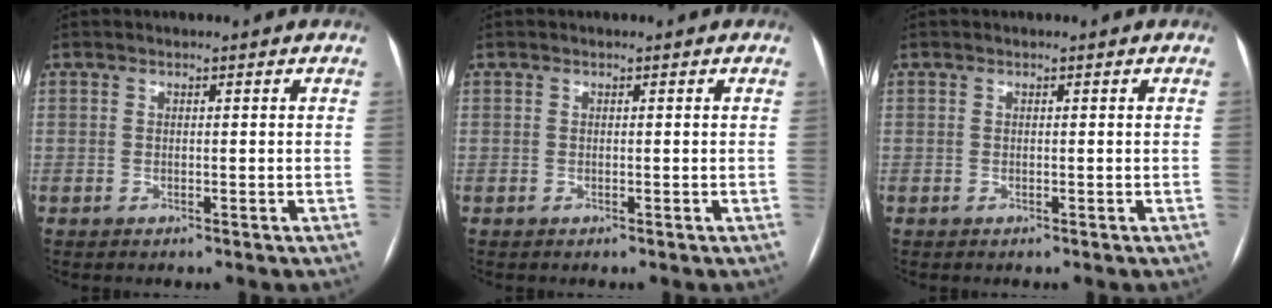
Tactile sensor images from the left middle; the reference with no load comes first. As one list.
[{"total": 0.0}, {"total": 0.0}]